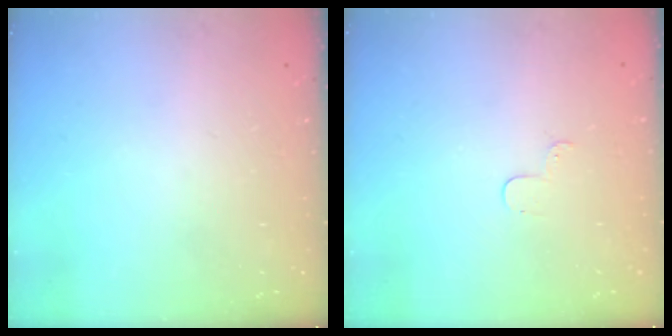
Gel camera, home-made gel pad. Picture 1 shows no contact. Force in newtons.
{"total": 2.9, "press": 2.9, "slide": 0.3}